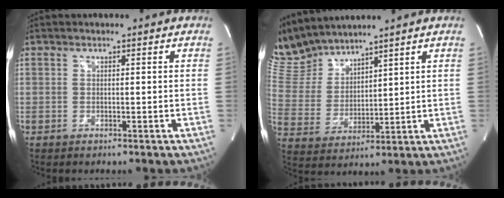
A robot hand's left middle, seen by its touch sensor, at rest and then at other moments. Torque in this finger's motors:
{"motor_torque": [0.67, -1.13, 0.10, 0.02]}